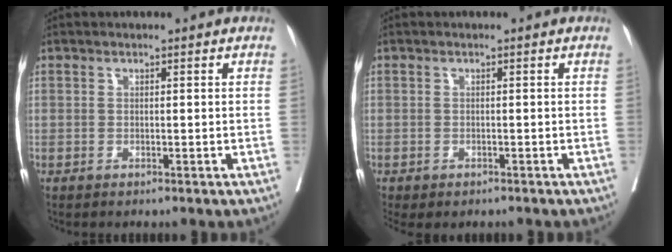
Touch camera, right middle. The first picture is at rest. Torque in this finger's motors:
{"motor_torque": [1.10, -1.04, 0.37, 0.11]}